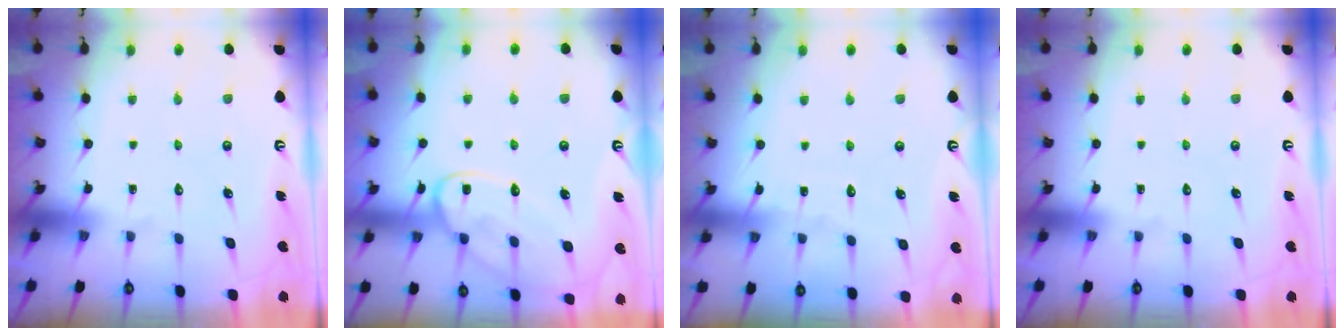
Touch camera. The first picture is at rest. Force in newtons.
{"total": 13.3, "press": 13.3, "slide": 1.0}
{"total": 3.2, "press": 3.2, "slide": 0.4}
{"total": 0.0}